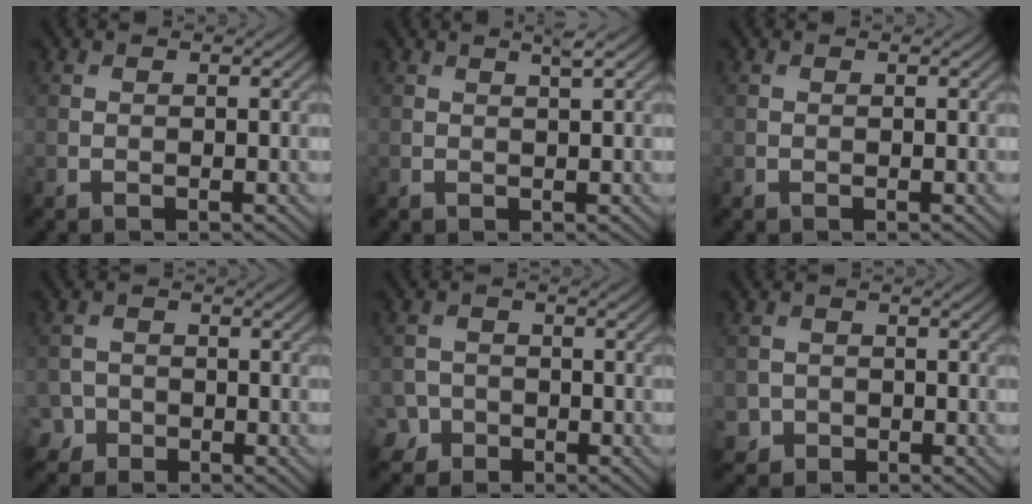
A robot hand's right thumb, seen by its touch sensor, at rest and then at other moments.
{"total": 1.4, "force": [0.8, 0.1, 1.1], "torque": [-0.024, 0.006, 0.013]}
{"total": 0.0}
{"total": 2.6, "force": [-1.5, 2.1, 0.4], "torque": [-0.008, 0.000, -0.032]}
{"total": 3.1, "force": [-1.8, 2.4, 0.6], "torque": [-0.014, 0.000, -0.039]}
{"total": 2.1, "force": [-0.9, 1.9, 0.3], "torque": [0.001, -0.004, -0.020]}